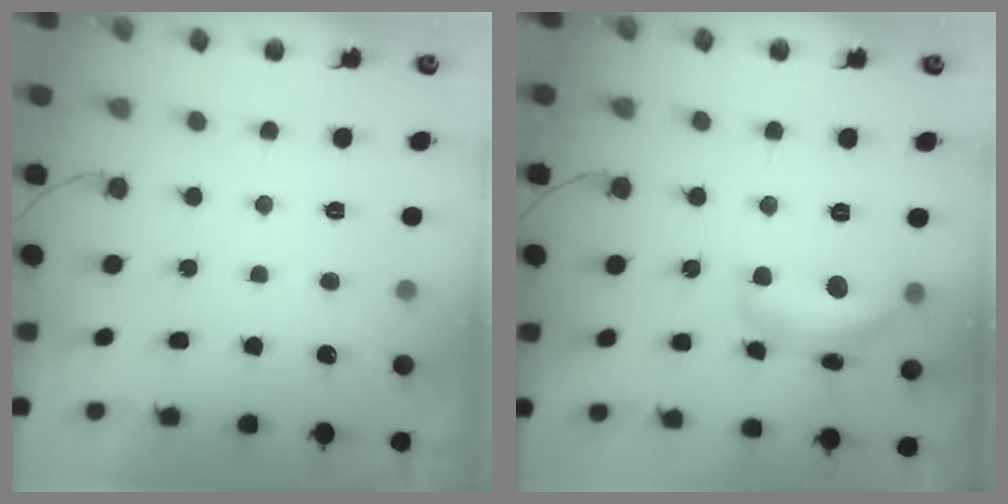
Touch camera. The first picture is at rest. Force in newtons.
{"total": 13.5, "press": 13.5, "slide": 0.8}